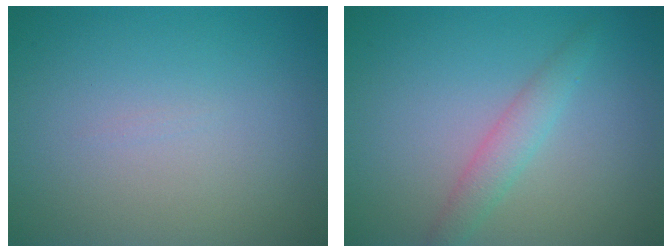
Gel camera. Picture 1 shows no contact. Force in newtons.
{"total": 1.6, "press": 1.6, "slide": 0.1}